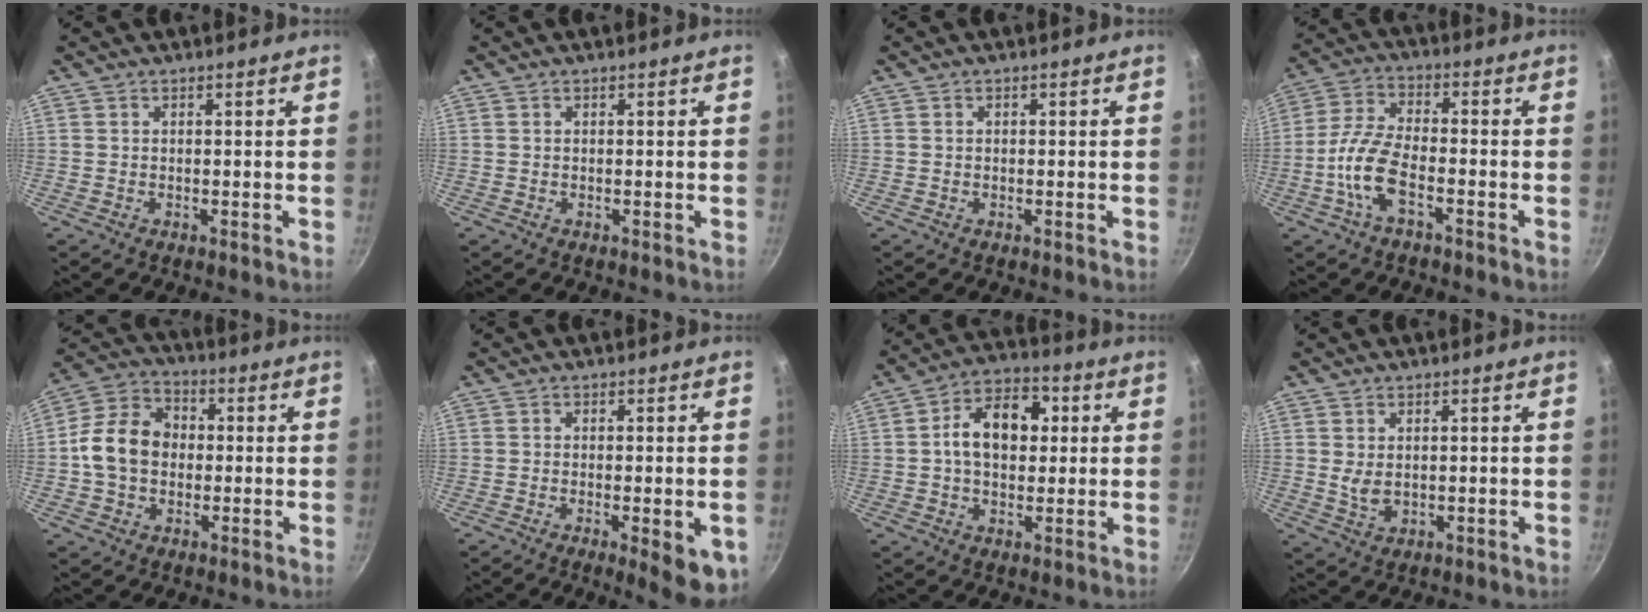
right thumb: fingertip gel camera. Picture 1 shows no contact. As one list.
[{"total": 0.0}, {"total": 0.0}, {"total": 9.5, "force": [-3.4, 4.2, 7.8], "torque": [-0.169, 0.032, -0.069]}, {"total": 12.1, "force": [-0.4, 9.6, 7.5], "torque": [-0.124, 0.034, -0.017]}, {"total": 8.6, "force": [-3.1, 2.4, 7.7], "torque": [-0.091, -0.006, -0.036]}, {"total": 12.2, "force": [1.6, 8.0, 9.0], "torque": [-0.126, 0.020, 0.018]}, {"total": 2.8, "force": [0.5, 1.8, 2.1], "torque": [-0.034, -0.008, 0.017]}]